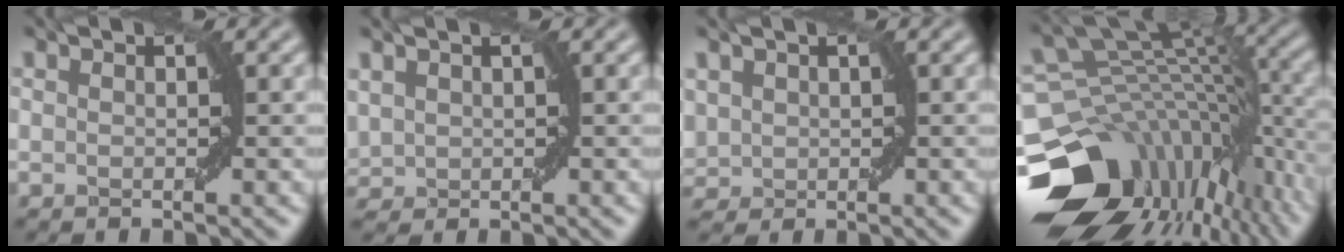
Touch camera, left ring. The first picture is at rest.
{"total": 1.8, "force": [0.7, 1.5, 0.9], "torque": [-0.025, 0.005, 0.019]}
{"total": 2.4, "force": [0.6, 2.1, 1.1], "torque": [-0.030, 0.001, 0.015]}
{"total": 16.3, "force": [-5.9, 11.1, 10.3], "torque": [-0.209, -0.006, -0.072]}